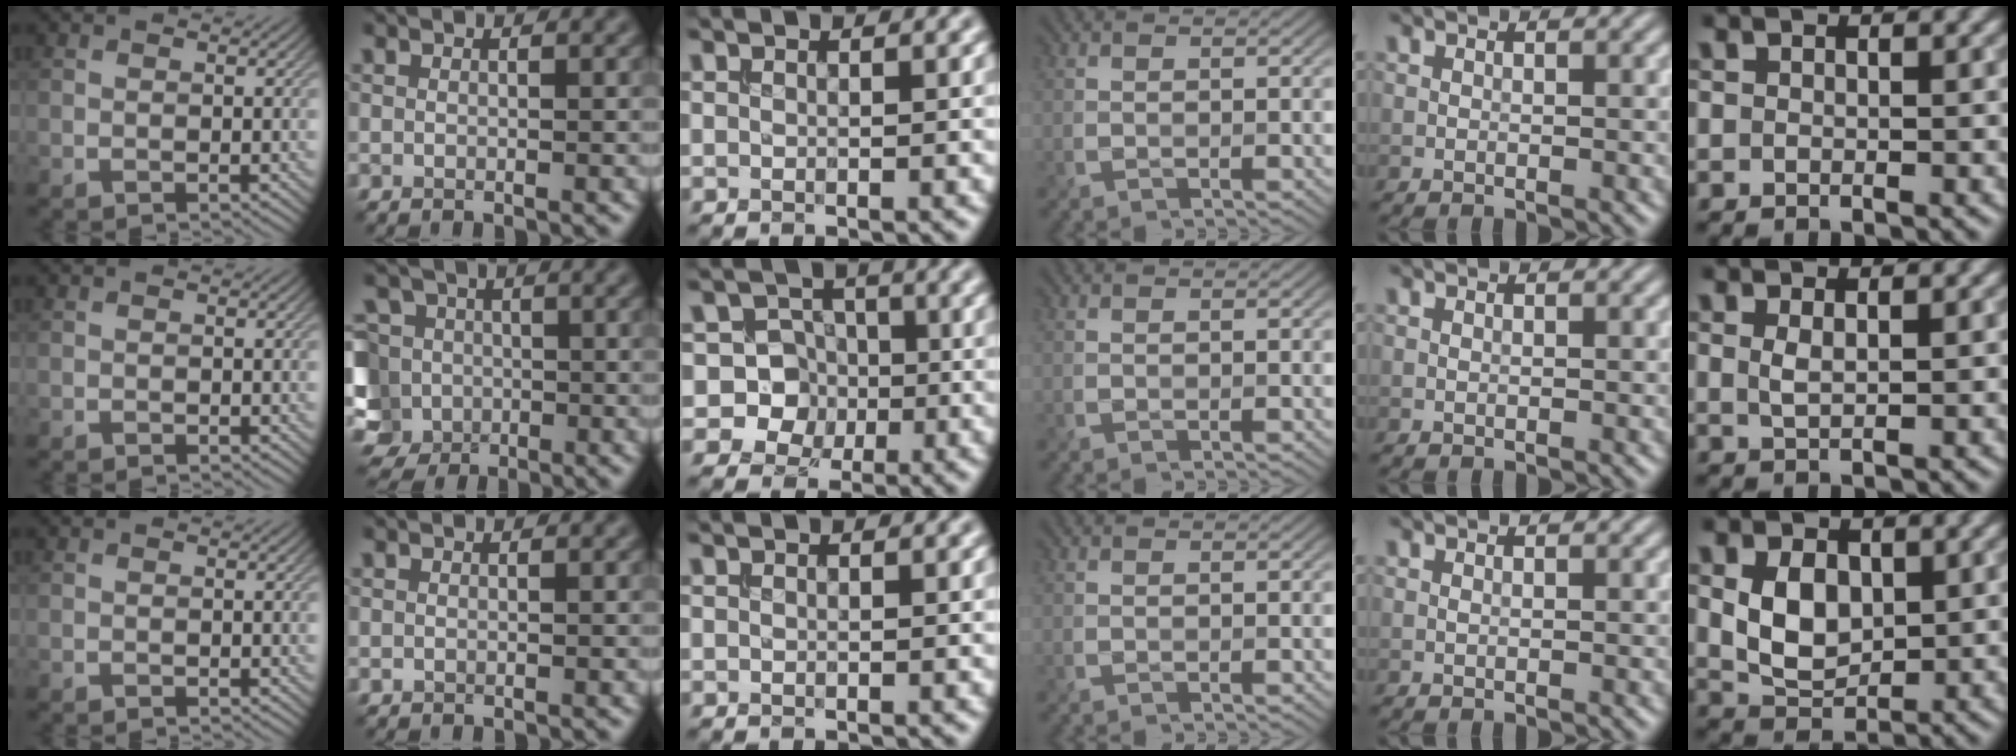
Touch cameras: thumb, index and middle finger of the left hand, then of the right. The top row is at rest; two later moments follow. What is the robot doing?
{"motion": "insert", "object": "drawer"}